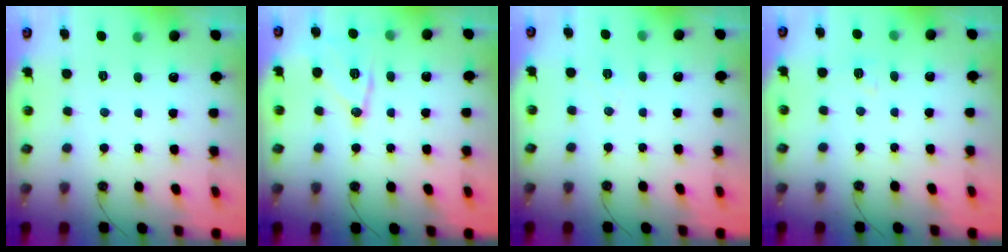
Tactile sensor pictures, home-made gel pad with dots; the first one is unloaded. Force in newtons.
{"total": 13.3, "press": 13.2, "slide": 0.7}
{"total": 5.8, "press": 3.8, "slide": 4.4}
{"total": 5.3, "press": 4.8, "slide": 2.1}